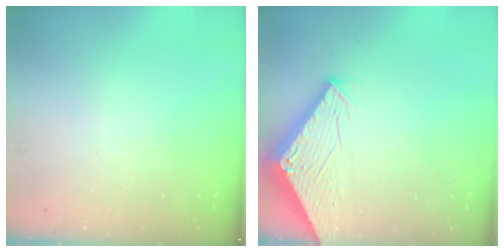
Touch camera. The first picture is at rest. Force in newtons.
{"total": 2.8, "press": 2.8, "slide": 0.1}